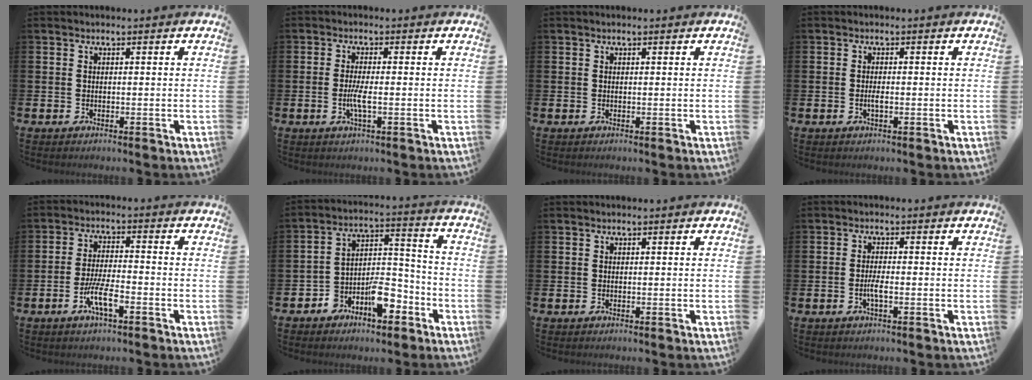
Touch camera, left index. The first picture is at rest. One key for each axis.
{"total": 2.7, "fx": -0.6, "fy": 0.4, "fz": 2.6, "tx": -0.051, "ty": -0.001, "tz": -0.009}
{"total": 0.0}
{"total": 1.1, "fx": -0.3, "fy": 0.3, "fz": 1.1, "tx": -0.025, "ty": 0.001, "tz": -0.004}
{"total": 5.2, "fx": -2.2, "fy": 1.2, "fz": 4.6, "tx": -0.097, "ty": -0.003, "tz": -0.042}
{"total": 7.9, "fx": -4.7, "fy": 3.9, "fz": 5.0, "tx": -0.094, "ty": 0.011, "tz": -0.087}
{"total": 0.0}
{"total": 1.9, "fx": -0.6, "fy": 0.4, "fz": 1.8, "tx": -0.036, "ty": 0.002, "tz": -0.009}